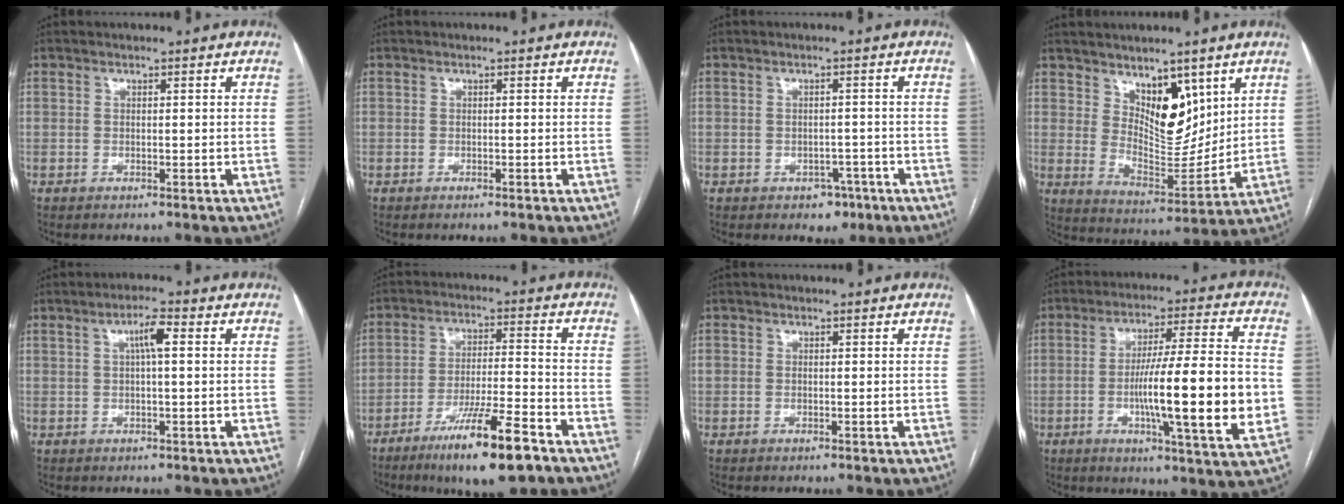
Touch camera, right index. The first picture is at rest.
{"total": 0.0}
{"total": 3.2, "force": [-1.7, 2.4, 1.1], "torque": [-0.003, 0.010, -0.015]}
{"total": 9.7, "force": [5.3, 4.5, 6.8], "torque": [-0.111, -0.008, 0.104]}
{"total": 3.8, "force": [0.9, 0.4, 3.6], "torque": [-0.065, 0.012, 0.015]}
{"total": 13.0, "force": [-8.2, 1.0, 10.0], "torque": [-0.176, -0.021, -0.136]}
{"total": 0.9, "force": [0.0, 0.7, 0.6], "torque": [-0.019, 0.007, 0.005]}
{"total": 18.0, "force": [-2.8, 0.4, 17.8], "torque": [-0.272, -0.001, -0.042]}